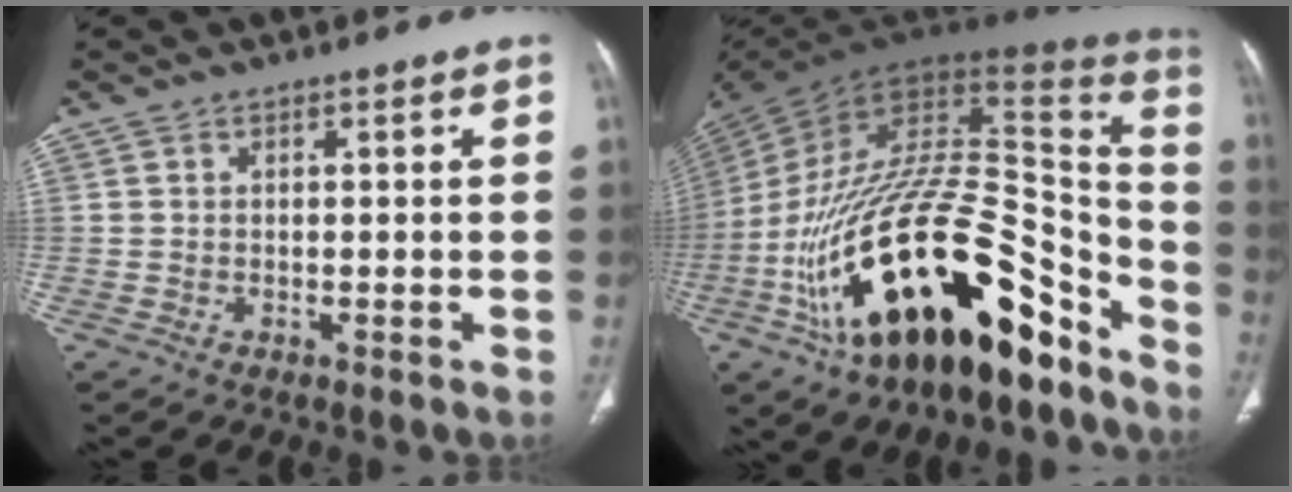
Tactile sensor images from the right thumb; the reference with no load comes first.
{"total": 38.3, "force": [-19.5, 16.3, 28.7], "torque": [-0.445, 0.076, -0.313]}